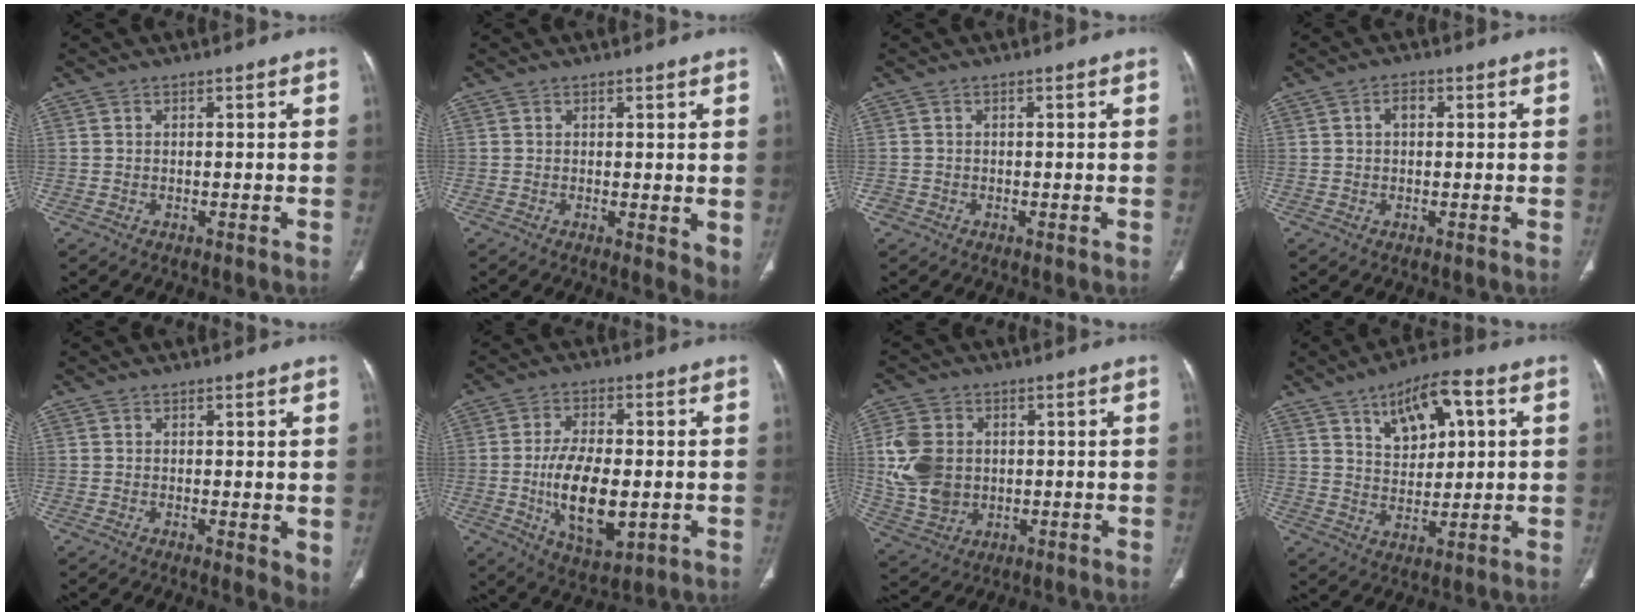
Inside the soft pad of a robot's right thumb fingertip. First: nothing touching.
{"total": 4.1, "force": [0.4, 1.6, 3.7], "torque": [-0.048, -0.014, 0.006]}
{"total": 0.9, "force": [-0.4, 0.8, 0.2], "torque": [0.000, 0.001, -0.009]}
{"total": 2.3, "force": [0.4, 1.6, 1.6], "torque": [-0.021, 0.011, 0.004]}
{"total": 3.7, "force": [0.4, 1.5, 3.3], "torque": [-0.043, -0.013, 0.006]}
{"total": 13.2, "force": [-2.0, 6.4, 11.4], "torque": [-0.193, -0.009, -0.024]}
{"total": 11.8, "force": [0.8, 9.5, 7.1], "torque": [-0.131, 0.000, 0.028]}
{"total": 11.3, "force": [4.7, 5.5, 8.8], "torque": [-0.114, -0.005, 0.078]}